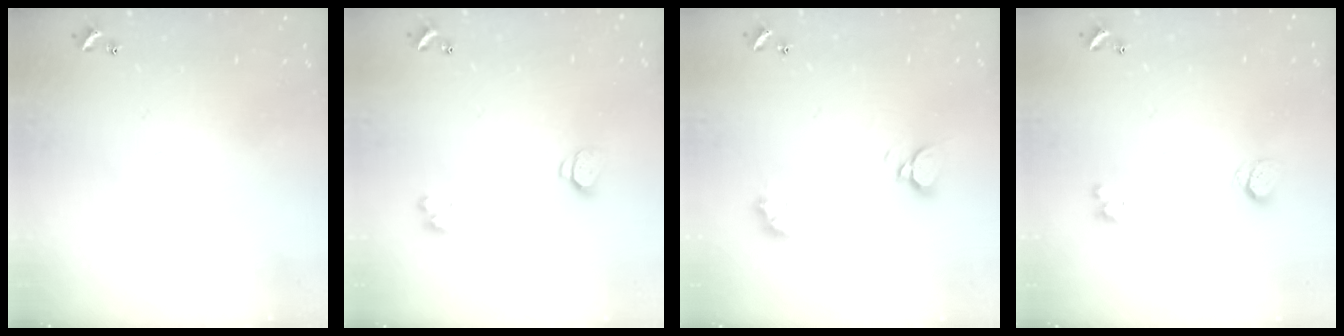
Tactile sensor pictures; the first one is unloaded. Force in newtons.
{"total": 1.6, "press": 1.6, "slide": 0.3}
{"total": 2.9, "press": 2.9, "slide": 0.3}
{"total": 0.7, "press": 0.6, "slide": 0.4}